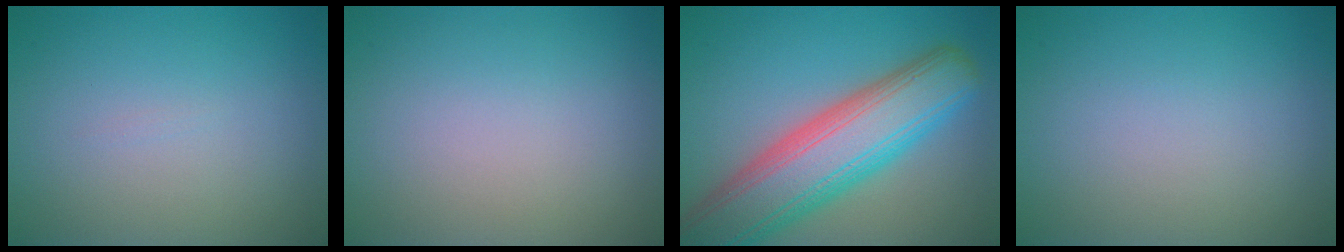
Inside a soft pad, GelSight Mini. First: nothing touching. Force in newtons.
{"total": 0.0}
{"total": 10.5, "press": 10.5, "slide": 0.6}
{"total": 0.0}